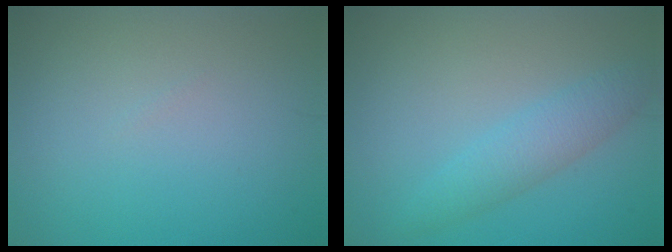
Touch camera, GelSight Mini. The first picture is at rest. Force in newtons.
{"total": 2.9, "press": 2.9, "slide": 0.1}